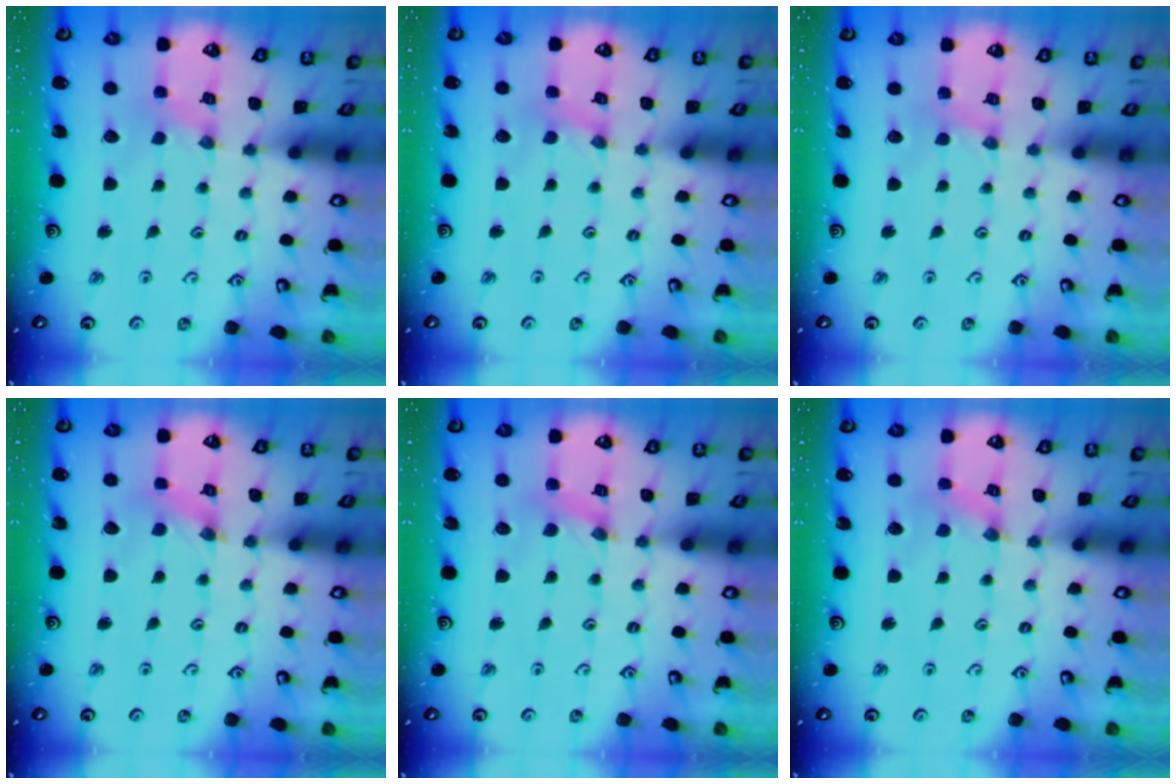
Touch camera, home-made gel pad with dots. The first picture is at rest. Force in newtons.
{"total": 0.9, "press": 0.8, "slide": 0.2}
{"total": 2.1, "press": 2.1, "slide": 0.4}
{"total": 0.8, "press": 0.8, "slide": 0.2}
{"total": 1.9, "press": 1.8, "slide": 0.3}
{"total": 1.3, "press": 1.3, "slide": 0.3}